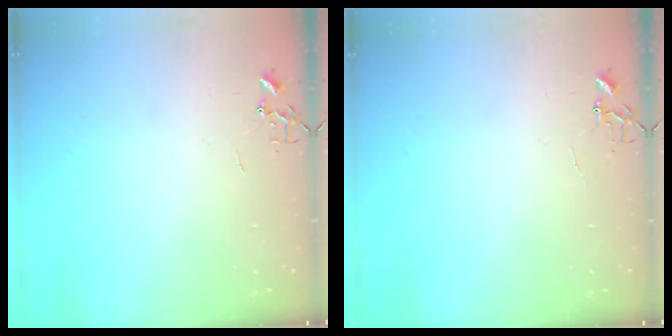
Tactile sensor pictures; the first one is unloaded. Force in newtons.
{"total": 4.3, "press": 4.3, "slide": 0.3}